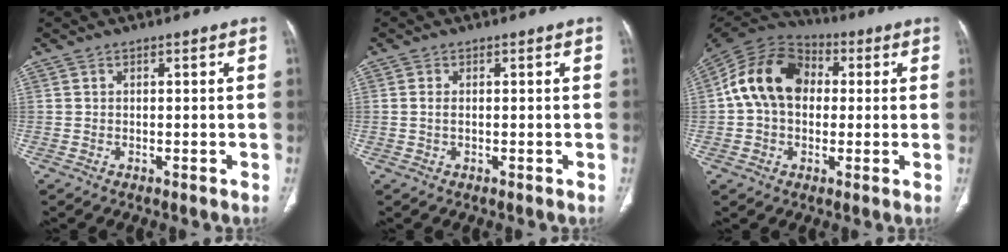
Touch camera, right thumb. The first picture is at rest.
{"total": 1.3, "force": [0.0, 0.7, 1.1], "torque": [-0.027, 0.000, -0.001]}
{"total": 15.4, "force": [1.7, 11.4, 10.2], "torque": [-0.167, 0.033, 0.018]}